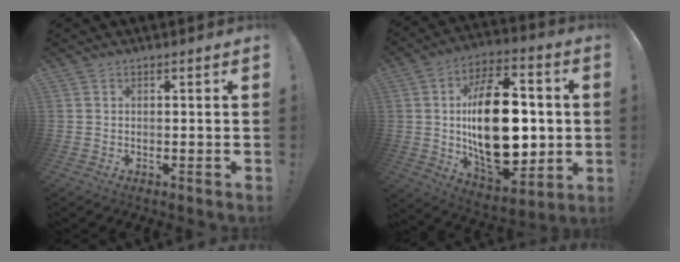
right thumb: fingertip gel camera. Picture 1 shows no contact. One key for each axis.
{"total": 28.7, "fx": 0.6, "fy": 16.3, "fz": 23.7, "tx": -0.400, "ty": -0.002, "tz": 0.022}